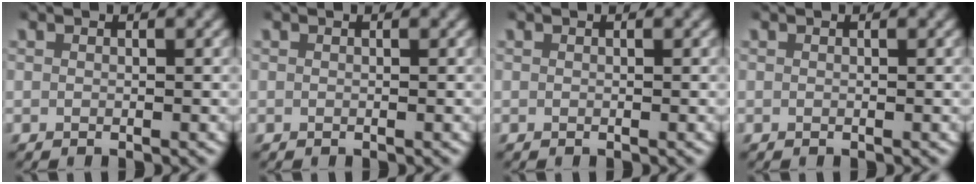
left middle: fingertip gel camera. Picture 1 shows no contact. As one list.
[{"total": 0.0}, {"total": 0.0}, {"total": 0.0}]